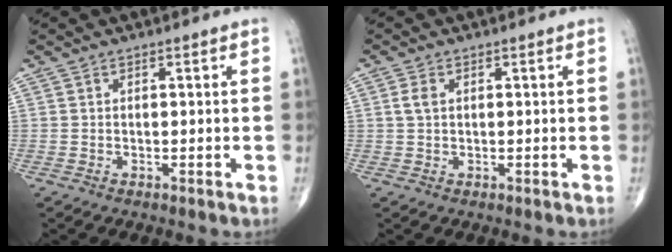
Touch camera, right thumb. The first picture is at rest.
{"total": 2.2, "force": [0.5, 1.4, 1.6], "torque": [-0.035, 0.004, 0.010]}